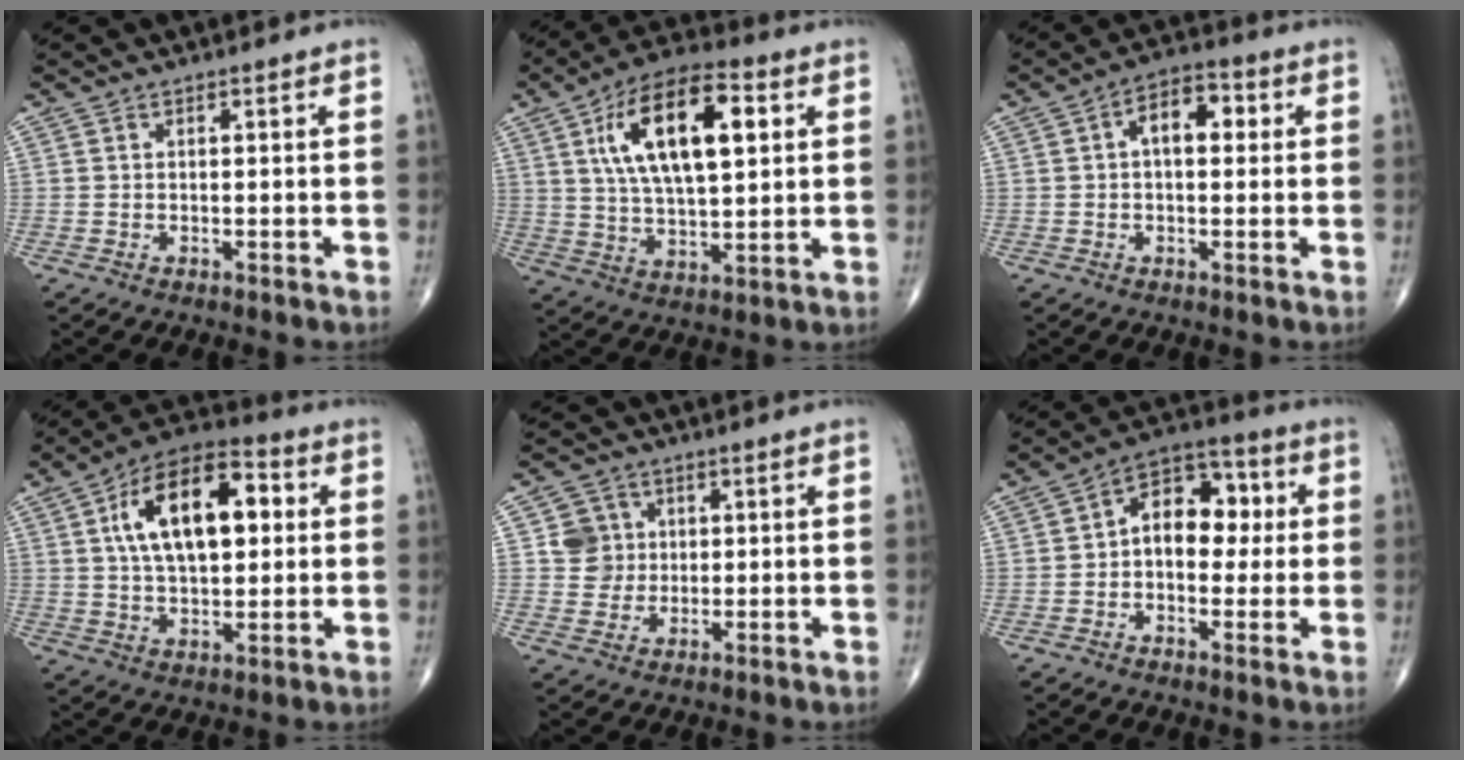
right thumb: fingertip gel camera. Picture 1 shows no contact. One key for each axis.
{"total": 18.0, "fx": 5.3, "fy": 7.8, "fz": 15.3, "tx": -0.249, "ty": 0.001, "tz": 0.087}
{"total": 7.3, "fx": 1.2, "fy": 4.1, "fz": 5.9, "tx": -0.073, "ty": 0.022, "tz": 0.010}
{"total": 18.0, "fx": 3.9, "fy": 9.2, "fz": 15.0, "tx": -0.226, "ty": 0.017, "tz": 0.058}
{"total": 5.2, "fx": 1.0, "fy": 5.0, "fz": 0.8, "tx": 0.017, "ty": 0.003, "tz": 0.014}
{"total": 11.5, "fx": 0.8, "fy": 7.6, "fz": 8.6, "tx": -0.089, "ty": 0.033, "tz": 0.000}